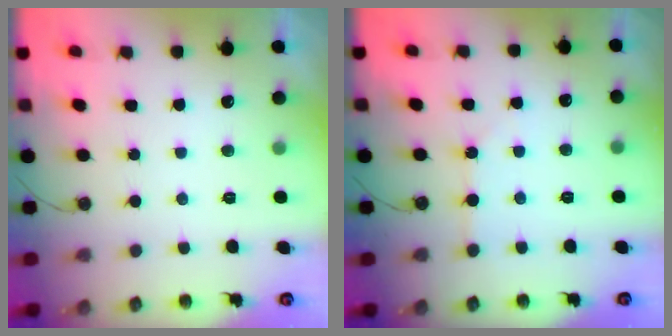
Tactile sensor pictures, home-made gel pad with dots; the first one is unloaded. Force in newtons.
{"total": 2.0, "press": 2.0, "slide": 0.4}